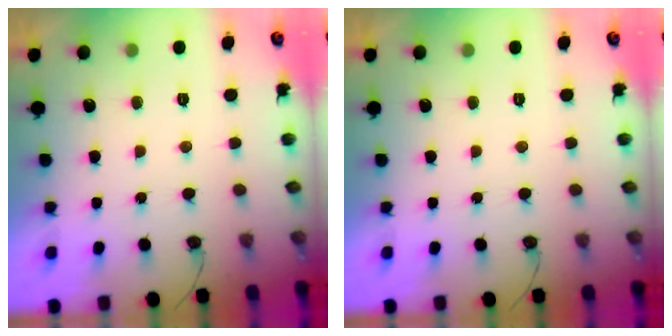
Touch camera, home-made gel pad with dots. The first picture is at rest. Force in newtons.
{"total": 0.0}